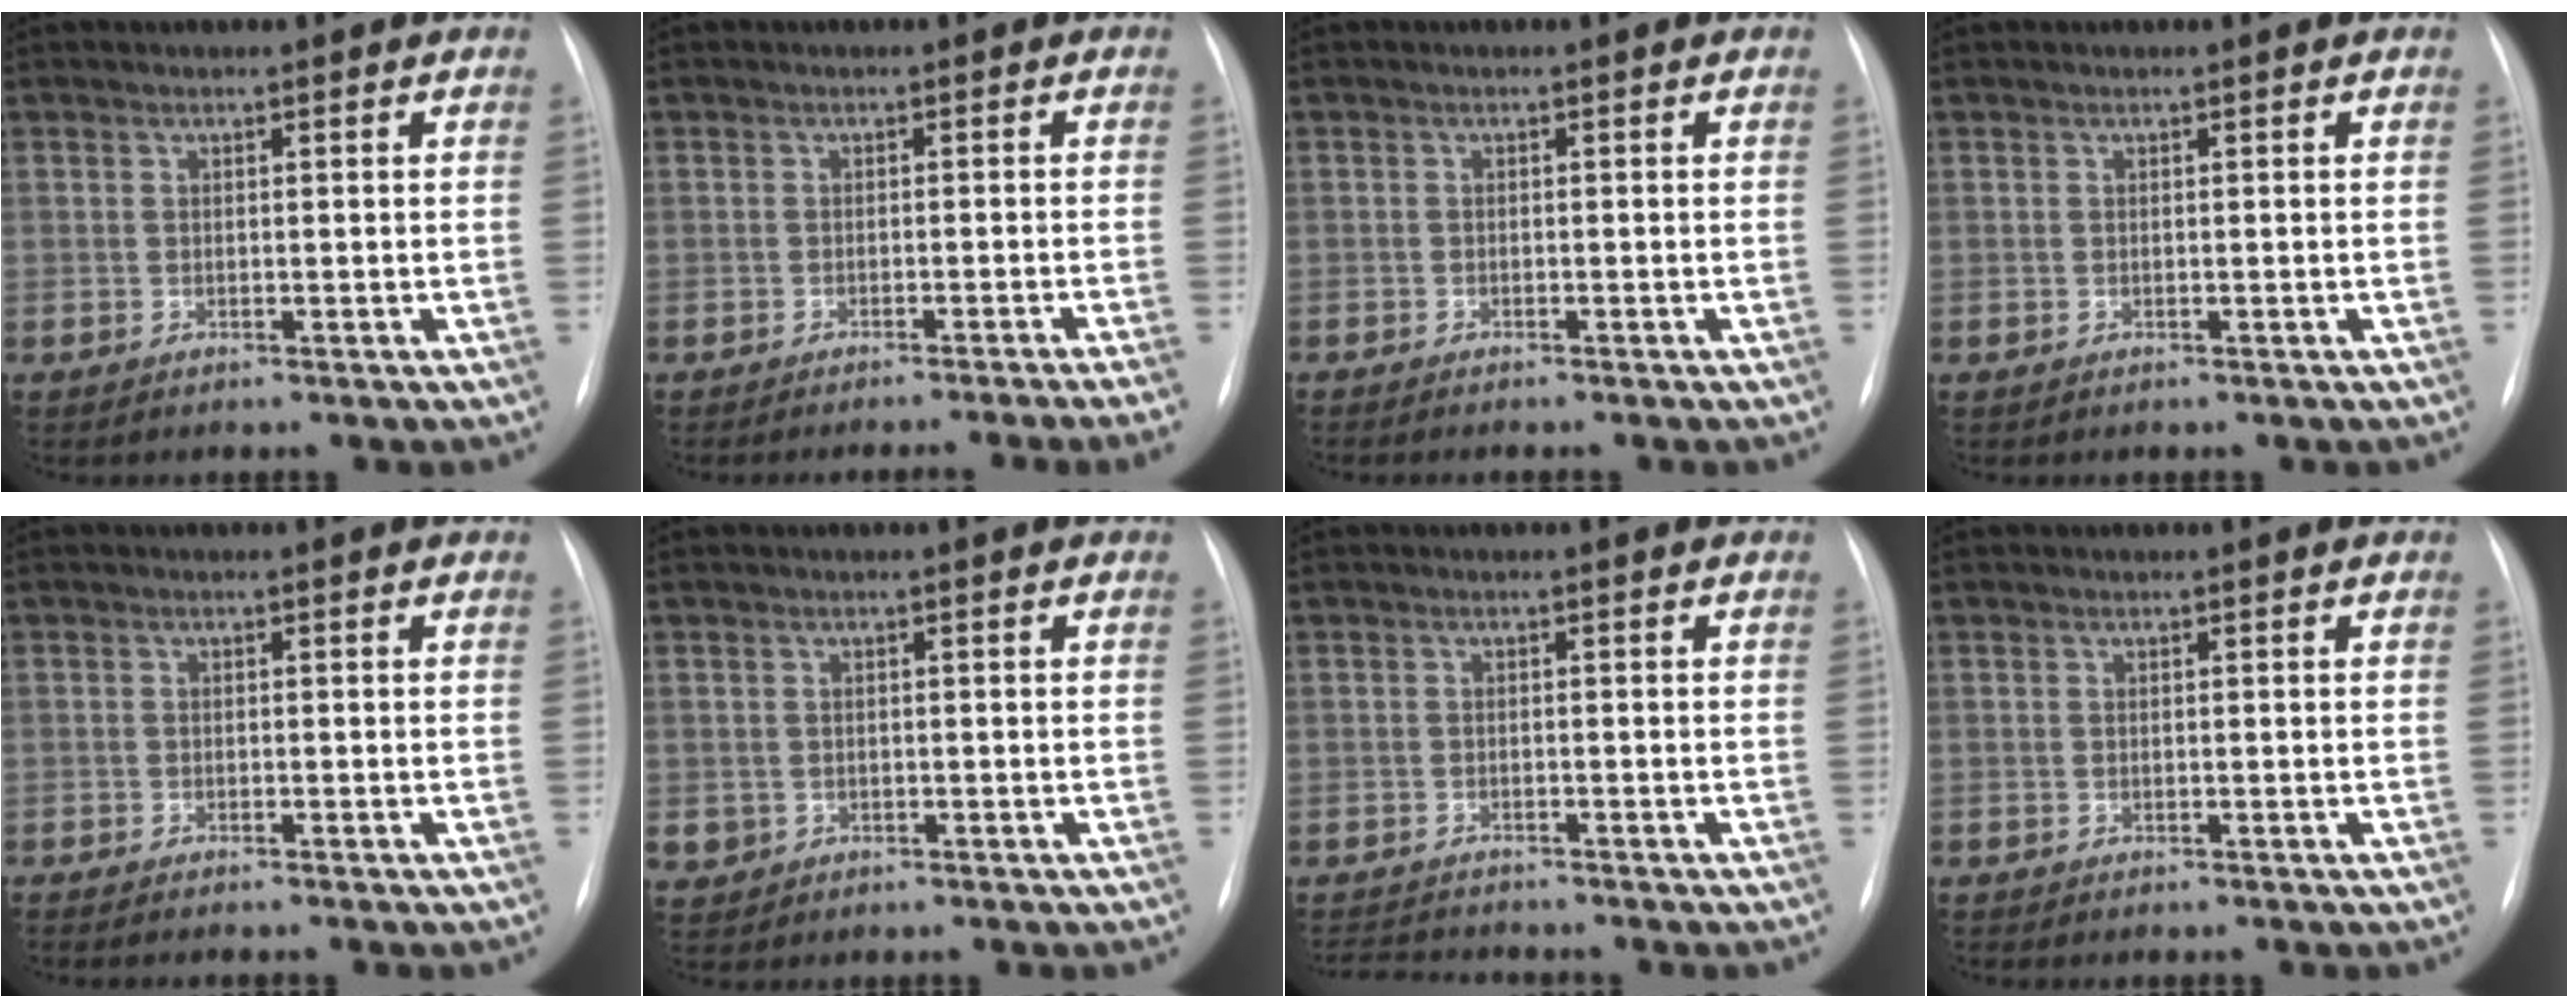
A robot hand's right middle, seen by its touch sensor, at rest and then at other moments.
{"total": 9.4, "force": [-8.4, -2.6, 3.4], "torque": [-0.009, -0.021, -0.100]}
{"total": 2.4, "force": [-2.1, 0.4, 1.1], "torque": [-0.019, -0.005, -0.024]}
{"total": 0.0}
{"total": 4.1, "force": [-3.5, 0.5, 2.0], "torque": [-0.030, -0.008, -0.043]}
{"total": 2.0, "force": [-0.5, 1.9, 0.3], "torque": [-0.004, 0.005, -0.001]}
{"total": 5.2, "force": [-5.1, 0.4, 1.1], "torque": [-0.020, -0.014, -0.078]}
{"total": 0.5, "force": [-0.5, 0.0, 0.1], "torque": [-0.006, -0.002, -0.012]}